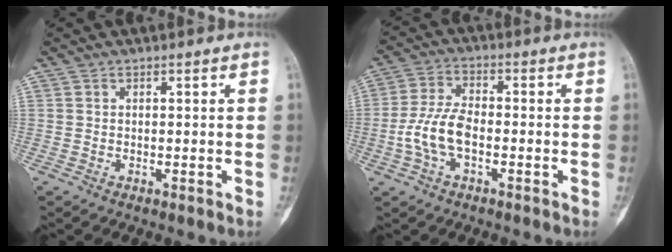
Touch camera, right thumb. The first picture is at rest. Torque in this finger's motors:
{"motor_torque": [1.37, 1.22, 0.70, -0.58, 0.33]}